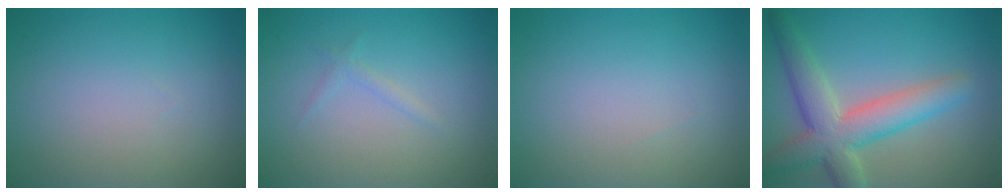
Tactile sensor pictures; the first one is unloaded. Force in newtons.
{"total": 0.8, "press": 0.8, "slide": 0.0}
{"total": 0.0}
{"total": 6.4, "press": 6.4, "slide": 0.5}